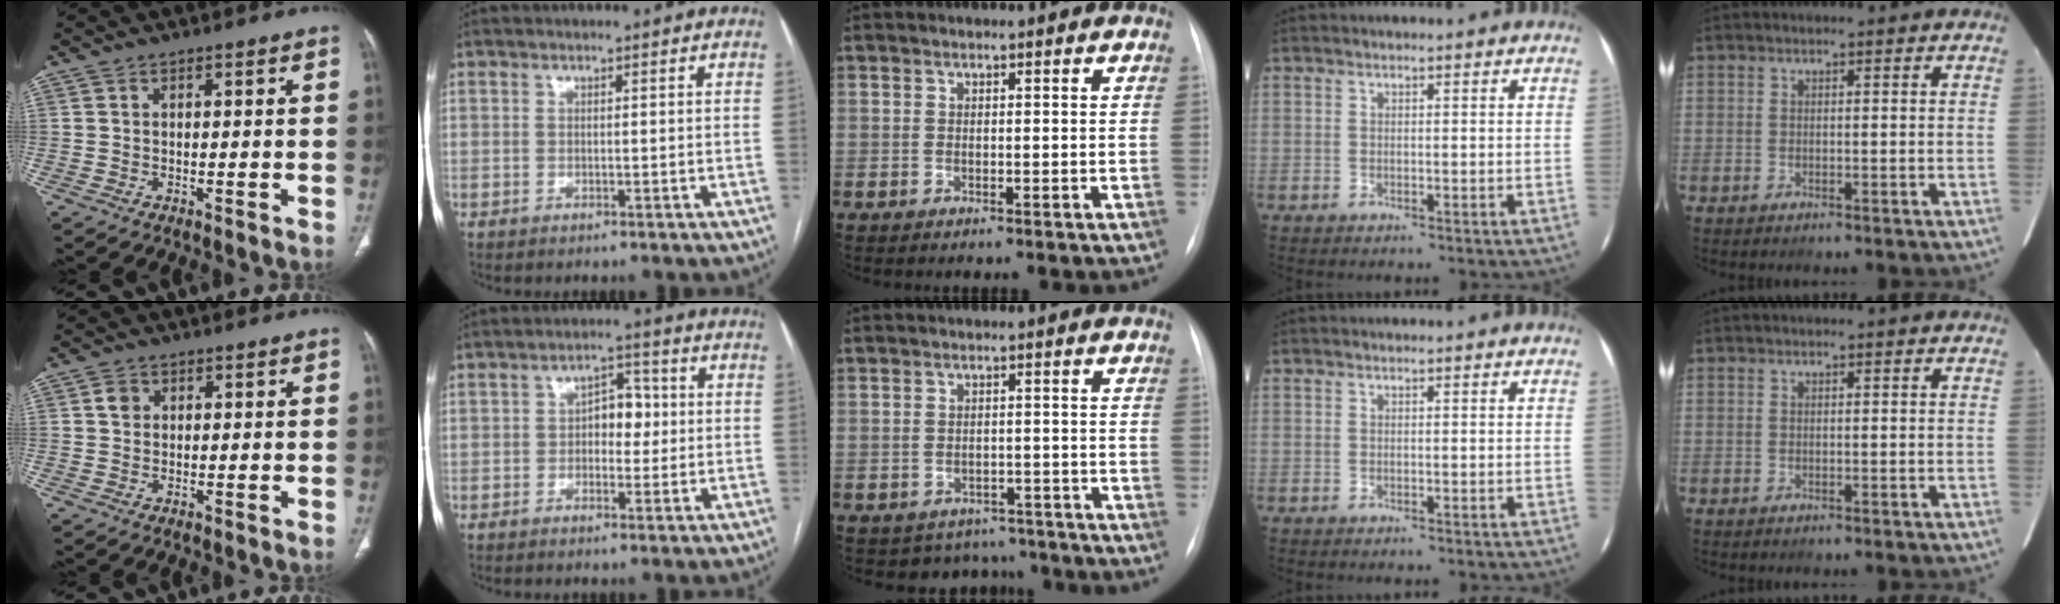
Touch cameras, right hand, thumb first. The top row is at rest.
{"thumb": {"total": 1.8, "force": [0.5, 1.6, 0.8], "torque": [-0.008, 0.001, 0.006]}, "index": {"total": 4.8, "force": [0.1, 2.9, 3.8], "torque": [-0.054, 0.016, 0.000]}, "middle": {"total": 6.3, "force": [-5.4, 3.3, -0.4], "torque": [0.016, 0.024, -0.064]}}